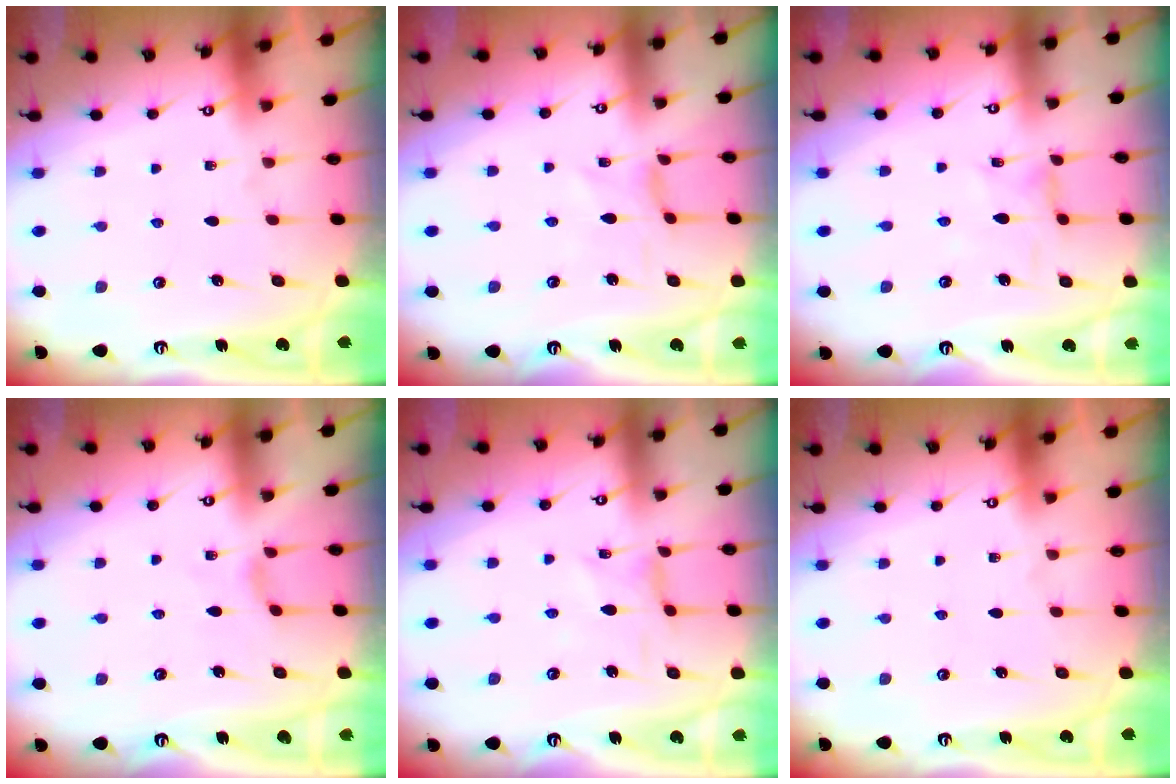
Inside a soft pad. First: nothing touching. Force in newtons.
{"total": 0.6, "press": 0.5, "slide": 0.3}
{"total": 1.7, "press": 1.7, "slide": 0.4}
{"total": 2.0, "press": 2.0, "slide": 0.5}
{"total": 1.6, "press": 1.5, "slide": 0.3}
{"total": 0.0}